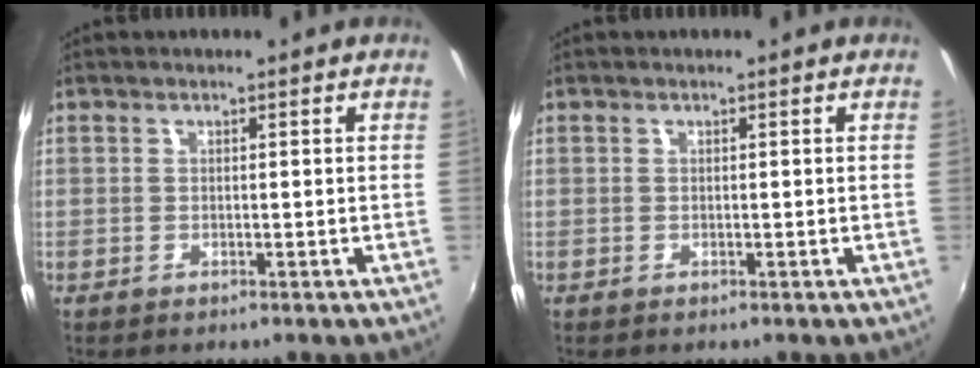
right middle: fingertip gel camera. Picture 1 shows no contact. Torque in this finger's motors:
{"motor_torque": [0.01, -0.03, 0.00, 0.01]}